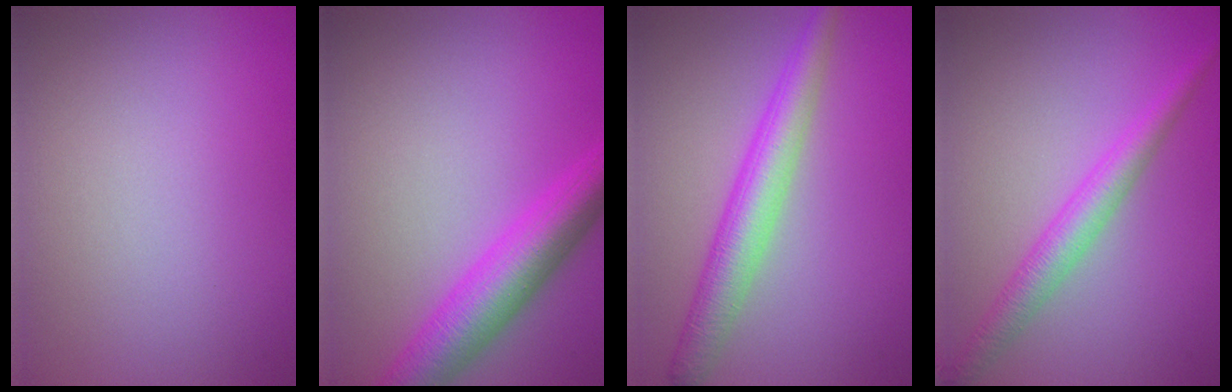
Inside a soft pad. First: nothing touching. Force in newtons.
{"total": 6.1, "press": 6.1, "slide": 0.2}
{"total": 4.5, "press": 4.5, "slide": 0.0}
{"total": 3.3, "press": 3.3, "slide": 0.0}